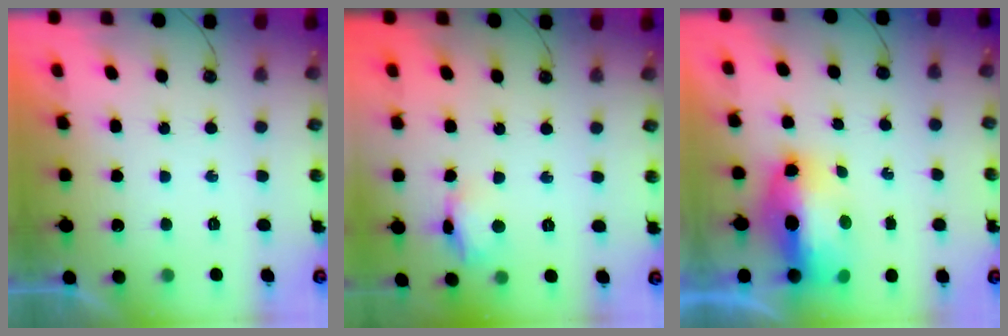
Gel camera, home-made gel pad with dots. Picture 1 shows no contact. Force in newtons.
{"total": 9.1, "press": 9.1, "slide": 0.6}
{"total": 11.3, "press": 11.2, "slide": 1.8}